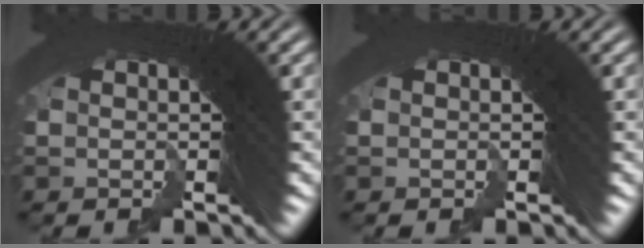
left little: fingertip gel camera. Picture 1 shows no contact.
{"total": 0.0}